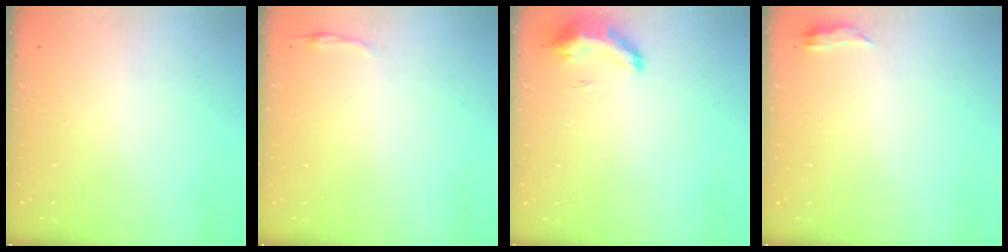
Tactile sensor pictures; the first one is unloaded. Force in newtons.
{"total": 2.9, "press": 2.8, "slide": 0.7}
{"total": 9.2, "press": 8.6, "slide": 3.1}
{"total": 3.2, "press": 3.1, "slide": 0.6}